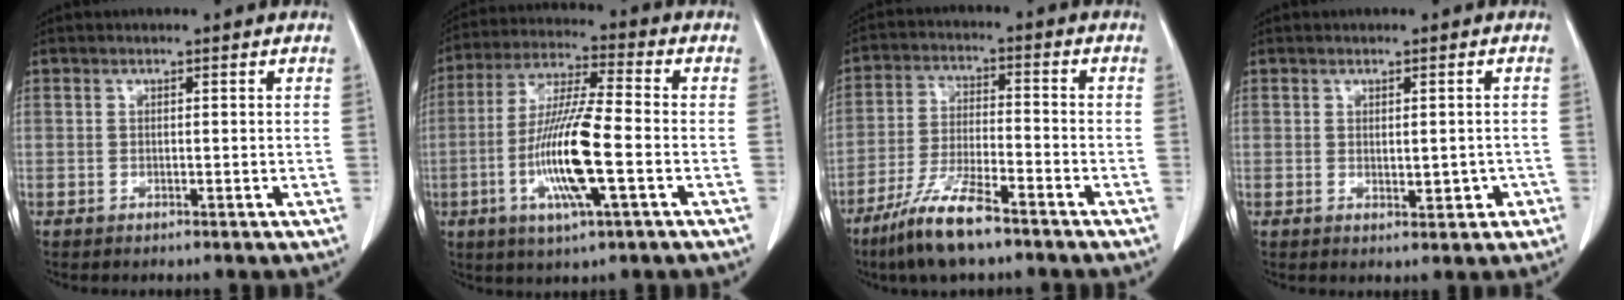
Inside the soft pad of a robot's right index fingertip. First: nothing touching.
{"total": 13.5, "force": [-3.5, 1.0, 13.0], "torque": [-0.260, -0.010, -0.069]}
{"total": 9.1, "force": [-6.4, 1.3, 6.3], "torque": [-0.130, -0.019, -0.121]}
{"total": 2.6, "force": [-0.5, 1.3, 2.1], "torque": [-0.025, -0.001, 0.001]}